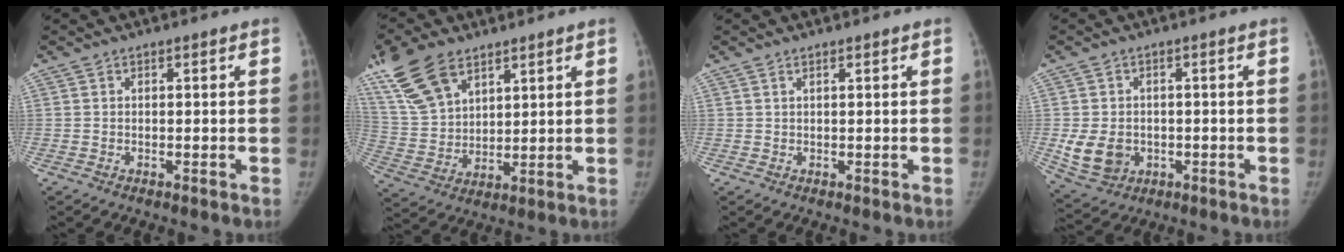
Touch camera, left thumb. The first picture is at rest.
{"total": 14.2, "force": [9.1, 7.7, 7.8], "torque": [-0.141, -0.025, 0.185]}
{"total": 0.6, "force": [0.4, 0.1, 0.3], "torque": [-0.009, 0.001, 0.008]}
{"total": 7.9, "force": [-1.4, 6.4, 4.4], "torque": [-0.067, -0.003, -0.010]}